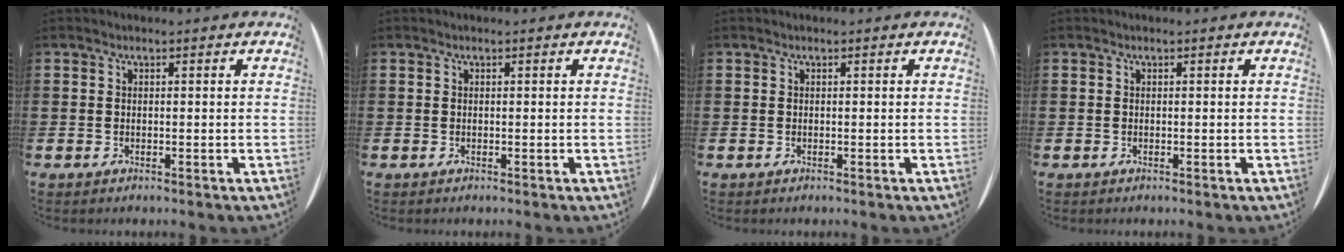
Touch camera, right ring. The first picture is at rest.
{"total": 0.0}
{"total": 0.0}
{"total": 0.0}